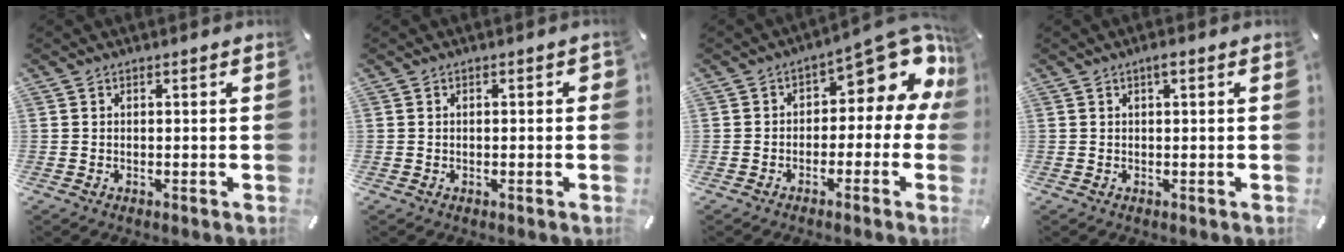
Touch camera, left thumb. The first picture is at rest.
{"total": 1.3, "force": [-0.3, 0.7, 1.1], "torque": [-0.018, 0.004, -0.007]}
{"total": 11.9, "force": [6.4, 5.5, 8.5], "torque": [-0.099, -0.058, 0.102]}
{"total": 1.2, "force": [0.2, 0.2, 1.2], "torque": [-0.021, 0.001, 0.004]}